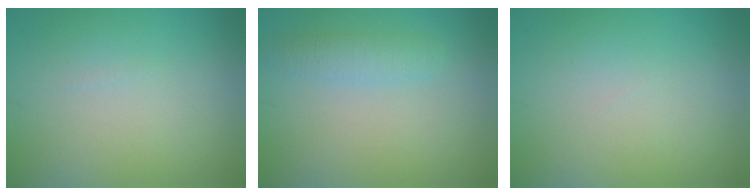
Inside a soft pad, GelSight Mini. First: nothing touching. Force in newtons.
{"total": 2.2, "press": 2.2, "slide": 0.1}
{"total": 0.0}